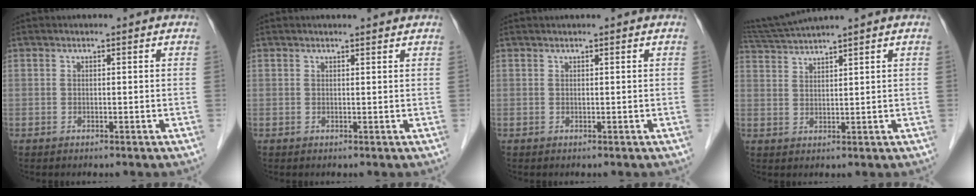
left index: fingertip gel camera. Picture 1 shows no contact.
{"total": 2.0, "force": [2.0, 0.0, 0.5], "torque": [-0.010, 0.005, 0.024]}
{"total": 0.6, "force": [0.5, 0.0, 0.4], "torque": [-0.004, 0.010, 0.010]}
{"total": 6.0, "force": [5.4, -1.4, 2.2], "torque": [-0.047, 0.017, 0.105]}